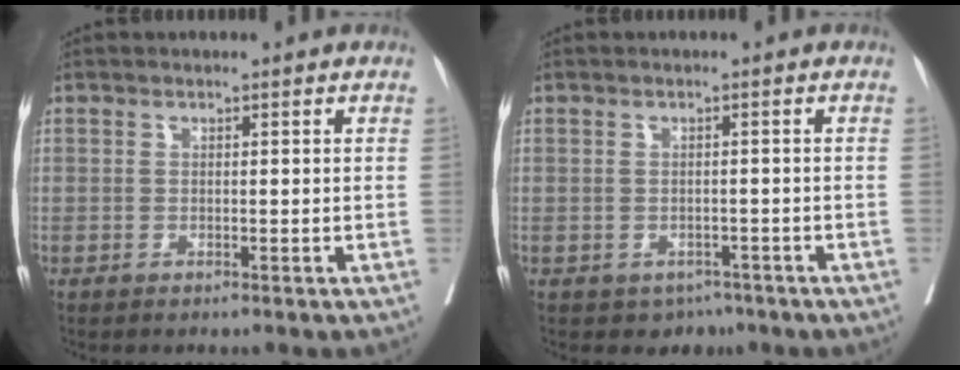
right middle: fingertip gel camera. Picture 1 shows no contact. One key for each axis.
{"total": 3.0, "fx": -2.0, "fy": 2.1, "fz": 0.7, "tx": -0.001, "ty": 0.006, "tz": -0.023}